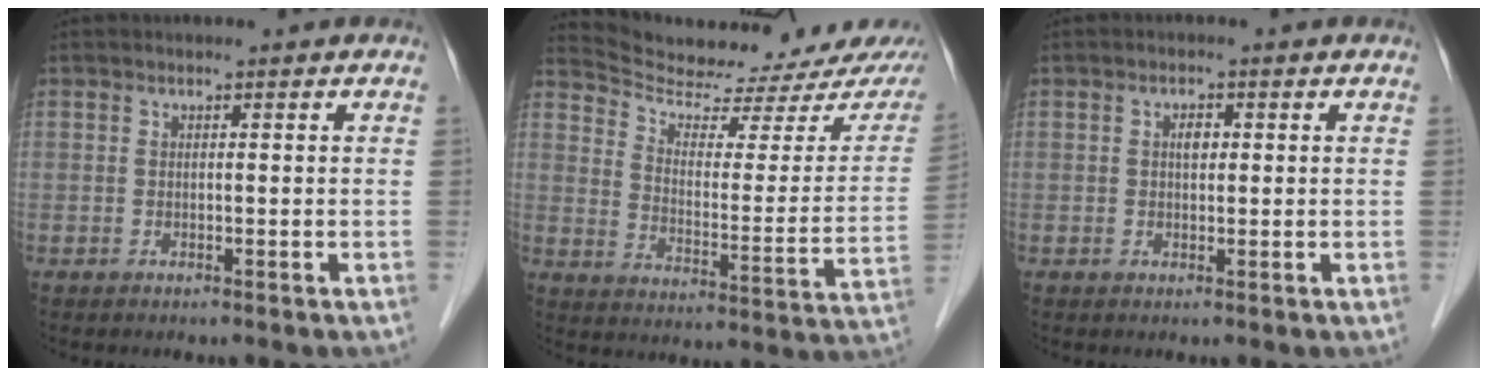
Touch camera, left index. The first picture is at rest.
{"total": 17.8, "force": [16.6, 2.3, 6.0], "torque": [-0.079, -0.044, 0.225]}
{"total": 1.7, "force": [0.3, 1.0, 1.4], "torque": [-0.024, 0.003, 0.005]}